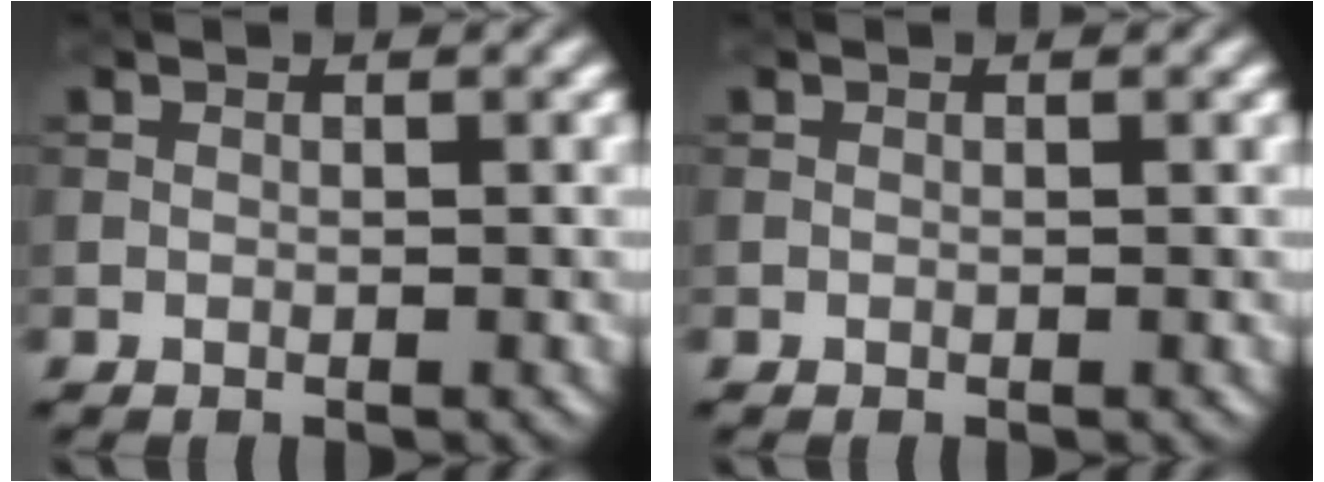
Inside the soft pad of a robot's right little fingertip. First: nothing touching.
{"total": 0.0}